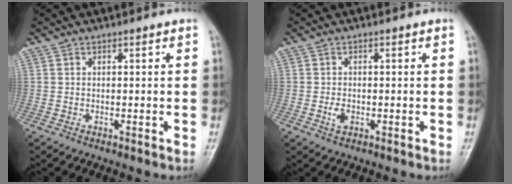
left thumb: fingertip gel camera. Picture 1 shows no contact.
{"total": 1.9, "force": [-0.5, 1.3, 1.3], "torque": [-0.025, -0.001, -0.010]}